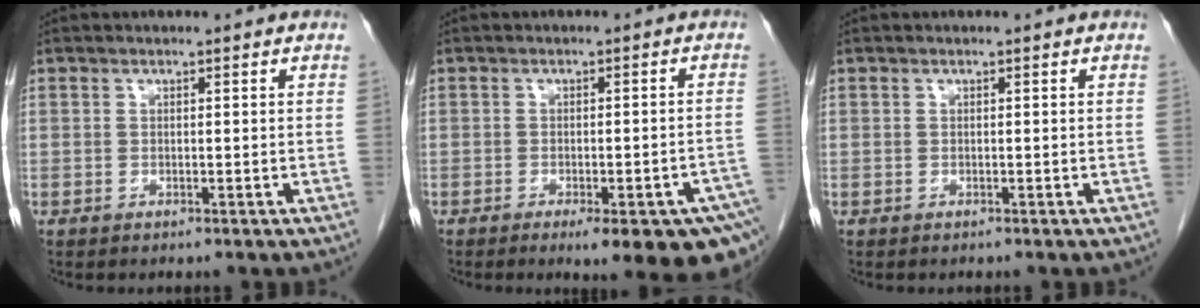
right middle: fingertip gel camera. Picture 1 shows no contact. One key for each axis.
{"total": 14.3, "fx": -9.6, "fy": 2.6, "fz": 10.2, "tx": -0.076, "ty": -0.003, "tz": -0.112}
{"total": 0.0}